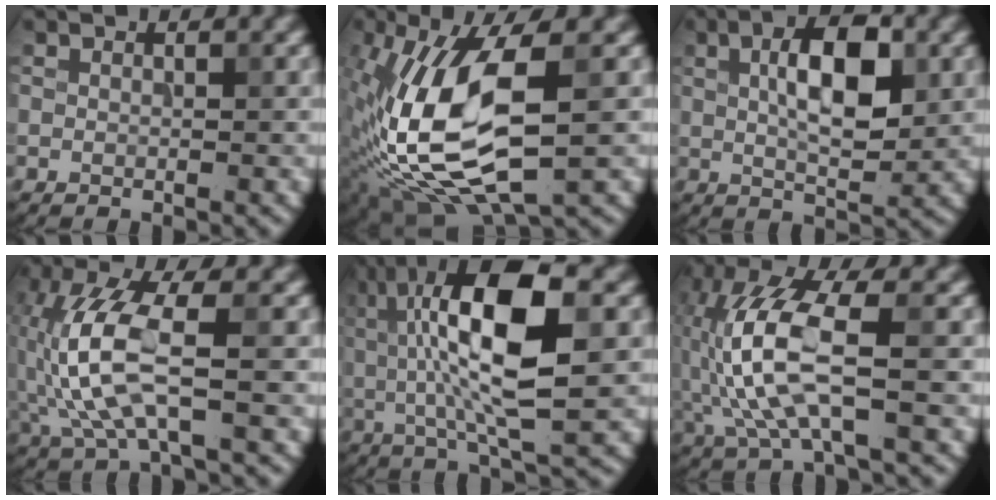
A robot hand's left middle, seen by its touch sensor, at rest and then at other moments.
{"total": 12.3, "force": [-1.3, 5.2, 11.0], "torque": [-0.238, -0.001, -0.027]}
{"total": 6.9, "force": [1.4, 2.8, 6.2], "torque": [-0.098, 0.008, 0.022]}
{"total": 8.3, "force": [-1.0, 3.0, 7.7], "torque": [-0.190, 0.008, -0.019]}
{"total": 11.2, "force": [2.1, 3.1, 10.6], "torque": [-0.185, 0.008, 0.040]}
{"total": 9.2, "force": [-0.9, 3.2, 8.5], "torque": [-0.206, 0.014, -0.020]}